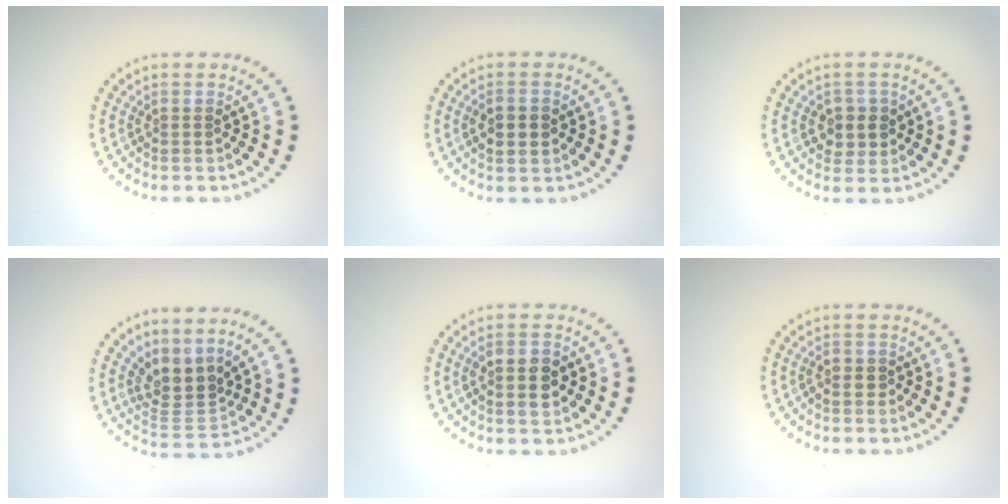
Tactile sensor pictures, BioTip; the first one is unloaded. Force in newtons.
{"total": 2.3, "press": 2.3, "slide": 0.2}
{"total": 2.7, "press": 2.6, "slide": 0.8}
{"total": 3.3, "press": 2.4, "slide": 2.2}
{"total": 2.8, "press": 2.8, "slide": 0.4}
{"total": 1.0, "press": 0.9, "slide": 0.4}